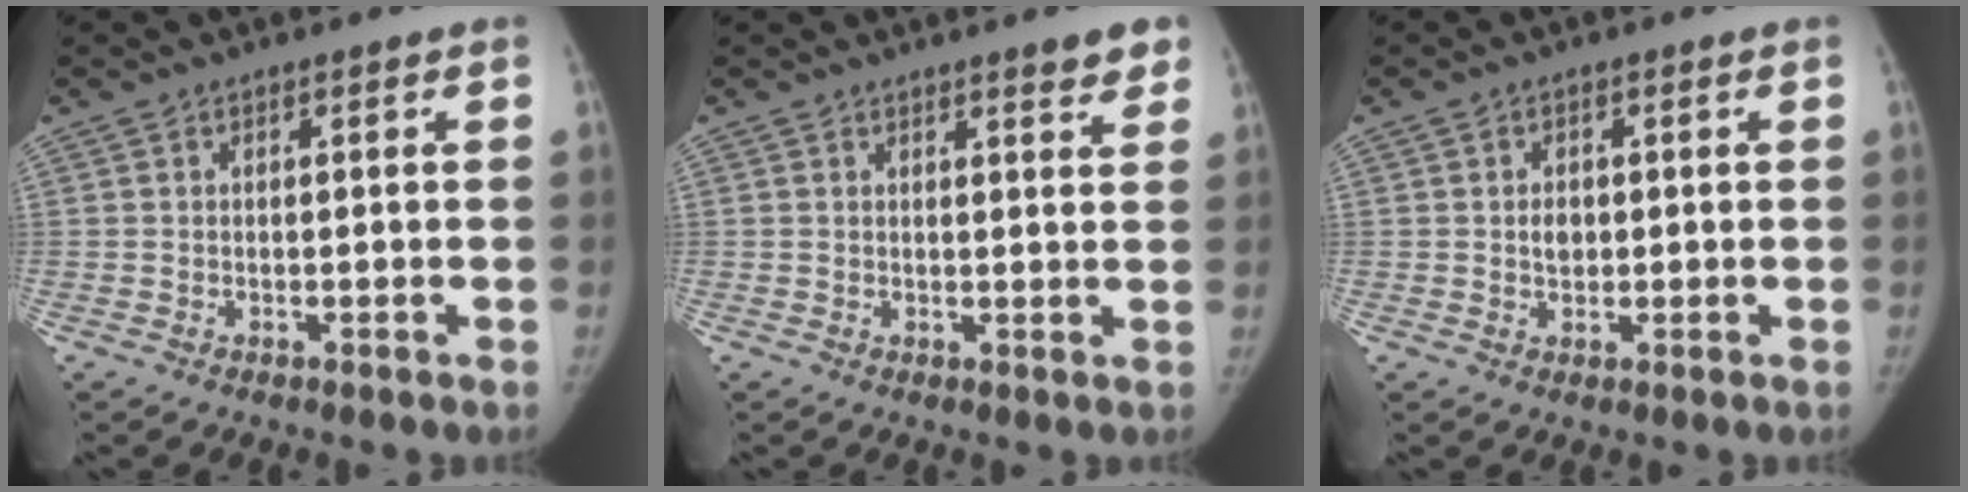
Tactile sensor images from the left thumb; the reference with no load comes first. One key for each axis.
{"total": 4.2, "fx": 3.0, "fy": 1.1, "fz": 2.7, "tx": -0.018, "ty": -0.015, "tz": 0.034}
{"total": 2.8, "fx": 0.3, "fy": 2.2, "fz": 1.8, "tx": -0.017, "ty": 0.001, "tz": 0.005}